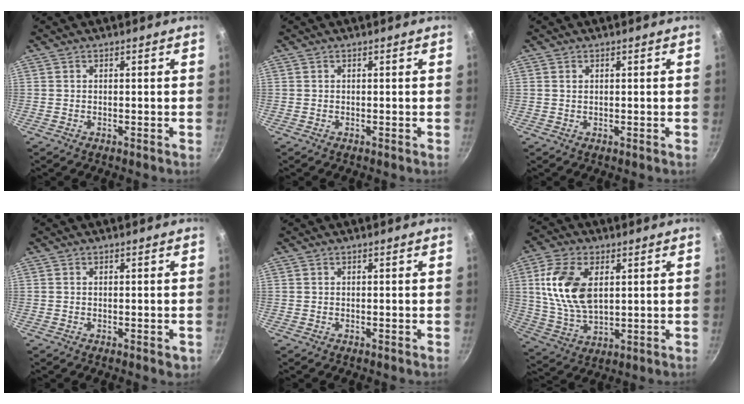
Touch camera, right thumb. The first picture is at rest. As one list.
[{"total": 0.0}, {"total": 0.8, "force": [0.3, 0.5, 0.4], "torque": [-0.009, 0.002, 0.006]}, {"total": 3.2, "force": [-0.7, 1.5, 2.7], "torque": [-0.030, -0.007, -0.008]}, {"total": 0.0}, {"total": 13.8, "force": [3.3, 8.0, 10.8], "torque": [-0.199, -0.013, 0.070]}]